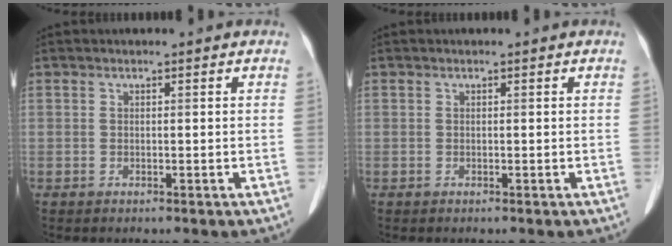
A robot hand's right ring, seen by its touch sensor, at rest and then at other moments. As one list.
[{"total": 0.0}]